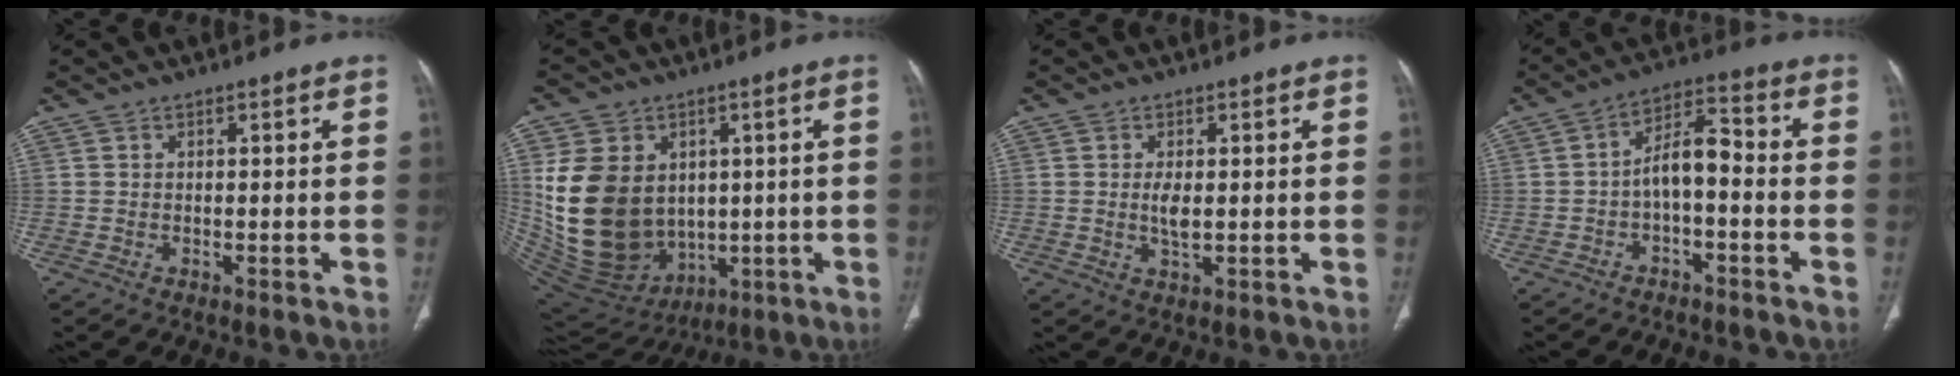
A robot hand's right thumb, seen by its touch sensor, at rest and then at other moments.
{"total": 20.8, "force": [2.0, 16.0, 13.1], "torque": [-0.237, -0.014, 0.073]}
{"total": 2.9, "force": [0.2, 1.1, 2.7], "torque": [-0.057, -0.007, 0.007]}
{"total": 7.2, "force": [-1.8, 3.4, 6.1], "torque": [-0.100, 0.044, -0.038]}